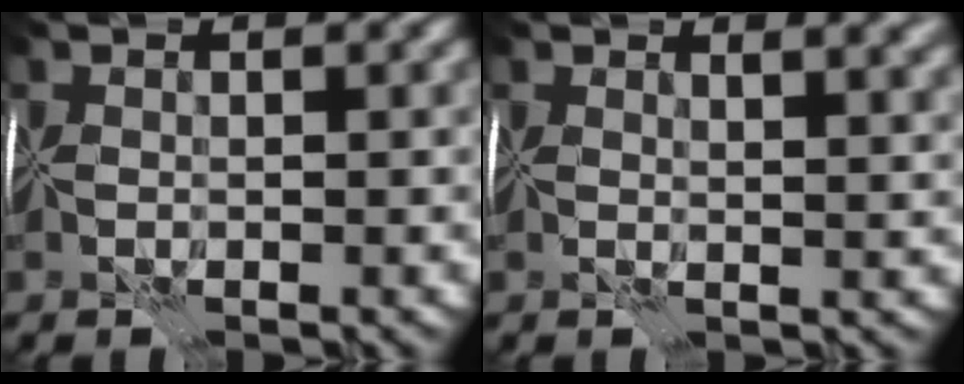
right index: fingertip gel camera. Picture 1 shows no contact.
{"total": 3.2, "force": [2.2, 0.6, 2.2], "torque": [-0.024, -0.001, 0.039]}